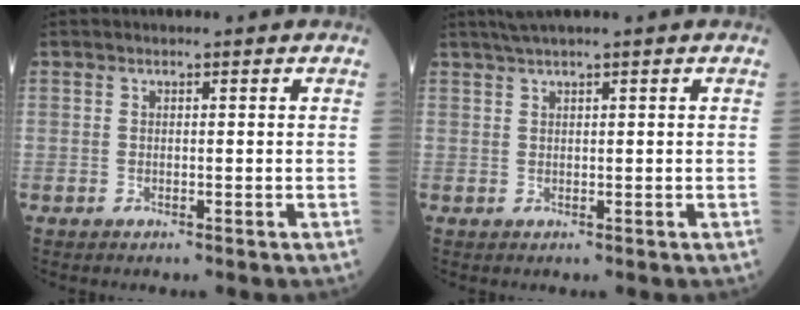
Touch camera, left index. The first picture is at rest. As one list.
[{"total": 2.2, "force": [1.6, -0.6, 1.4], "torque": [-0.032, 0.009, 0.036]}]